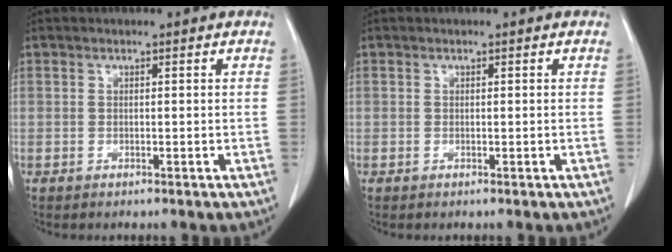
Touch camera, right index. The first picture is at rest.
{"total": 0.0}